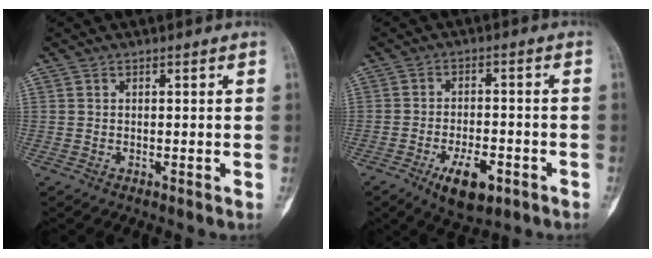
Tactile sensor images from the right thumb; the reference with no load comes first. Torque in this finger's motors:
{"motor_torque": [1.37, 0.43, 1.02, -0.64, 0.22]}